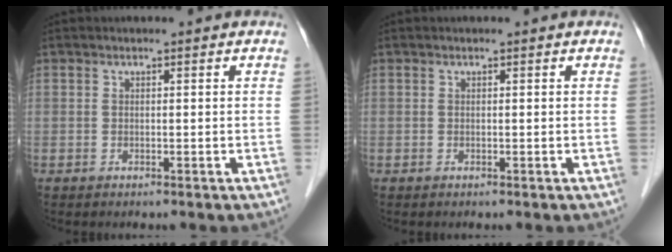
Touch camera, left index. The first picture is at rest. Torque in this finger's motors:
{"motor_torque": [0.09, 0.03, 0.01, -0.01]}